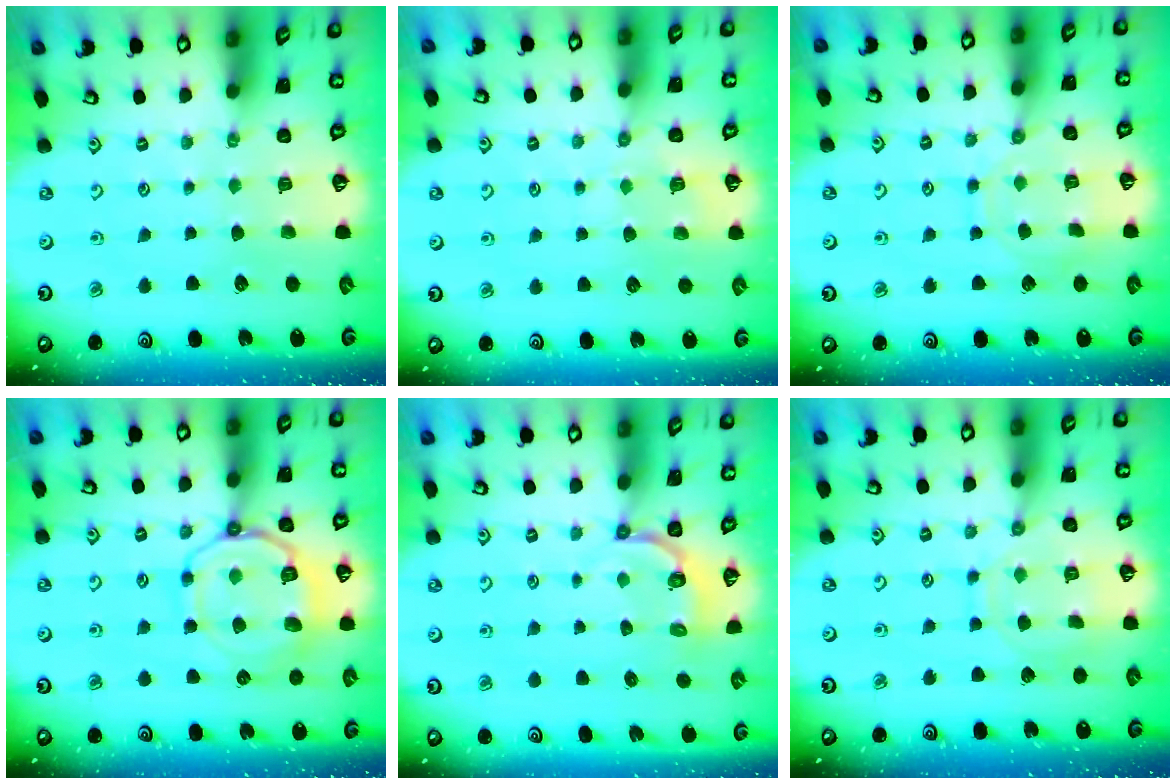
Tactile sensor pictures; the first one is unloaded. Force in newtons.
{"total": 5.9, "press": 5.8, "slide": 1.0}
{"total": 10.2, "press": 10.2, "slide": 0.9}
{"total": 12.1, "press": 12.0, "slide": 0.9}
{"total": 4.0, "press": 3.1, "slide": 2.5}
{"total": 10.5, "press": 10.5, "slide": 0.6}